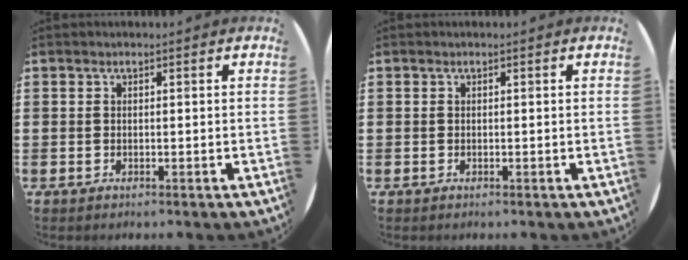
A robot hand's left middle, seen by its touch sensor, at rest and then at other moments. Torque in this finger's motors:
{"motor_torque": [0.18, -0.20, 0.00, 0.00]}